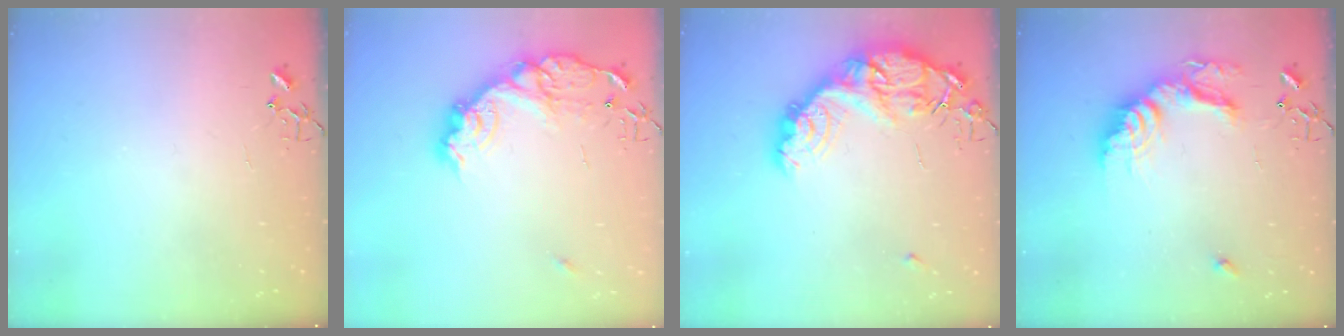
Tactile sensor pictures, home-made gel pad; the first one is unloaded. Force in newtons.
{"total": 17.6, "press": 17.6, "slide": 1.3}
{"total": 19.0, "press": 18.9, "slide": 1.7}
{"total": 17.3, "press": 17.3, "slide": 1.1}